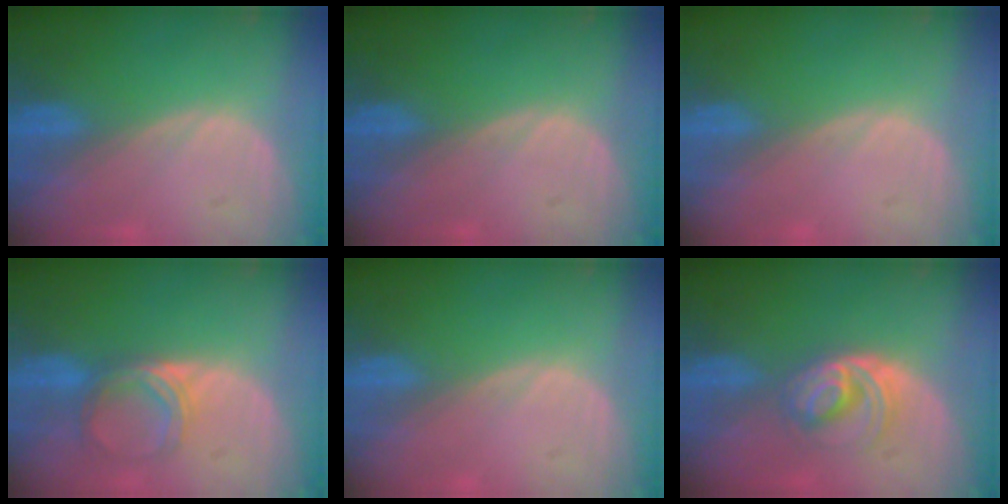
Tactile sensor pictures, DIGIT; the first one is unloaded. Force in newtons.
{"total": 0.0}
{"total": 0.0}
{"total": 5.1, "press": 4.5, "slide": 2.3}
{"total": 0.0}
{"total": 6.1, "press": 5.3, "slide": 3.1}